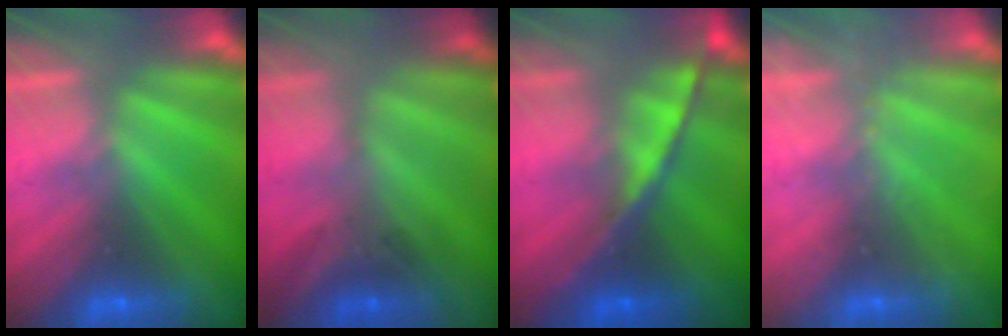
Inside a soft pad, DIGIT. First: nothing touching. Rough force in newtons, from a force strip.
{"total": 2.2}
{"total": 7.4}
{"total": 2.0}